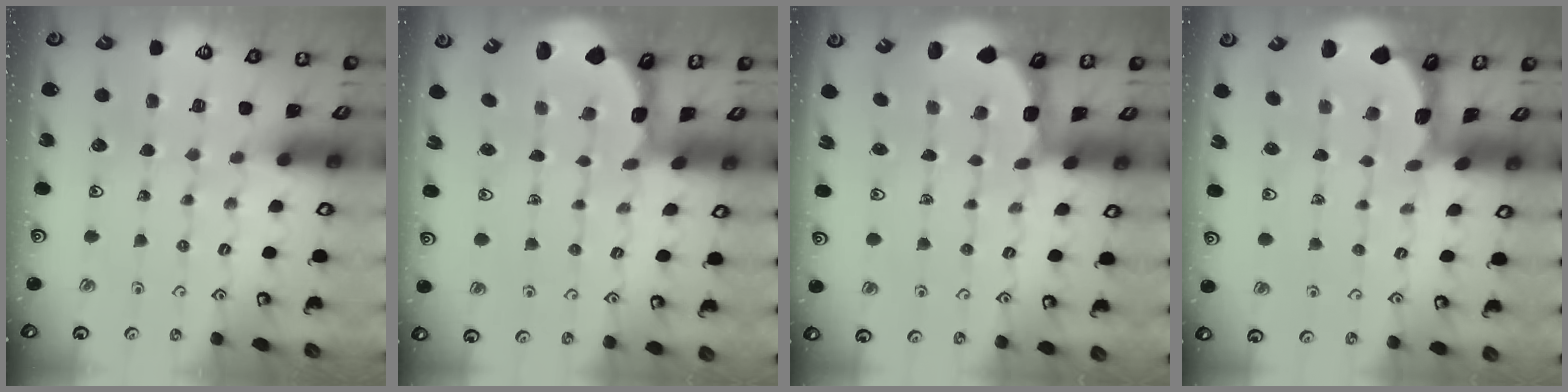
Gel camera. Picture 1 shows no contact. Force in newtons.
{"total": 1.2, "press": 1.1, "slide": 0.4}
{"total": 2.4, "press": 1.7, "slide": 1.6}
{"total": 1.5, "press": 1.5, "slide": 0.2}